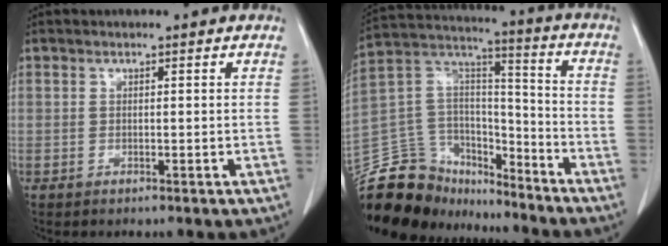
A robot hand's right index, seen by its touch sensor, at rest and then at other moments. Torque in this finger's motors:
{"motor_torque": [-0.36, -0.50, -0.45, -0.21]}